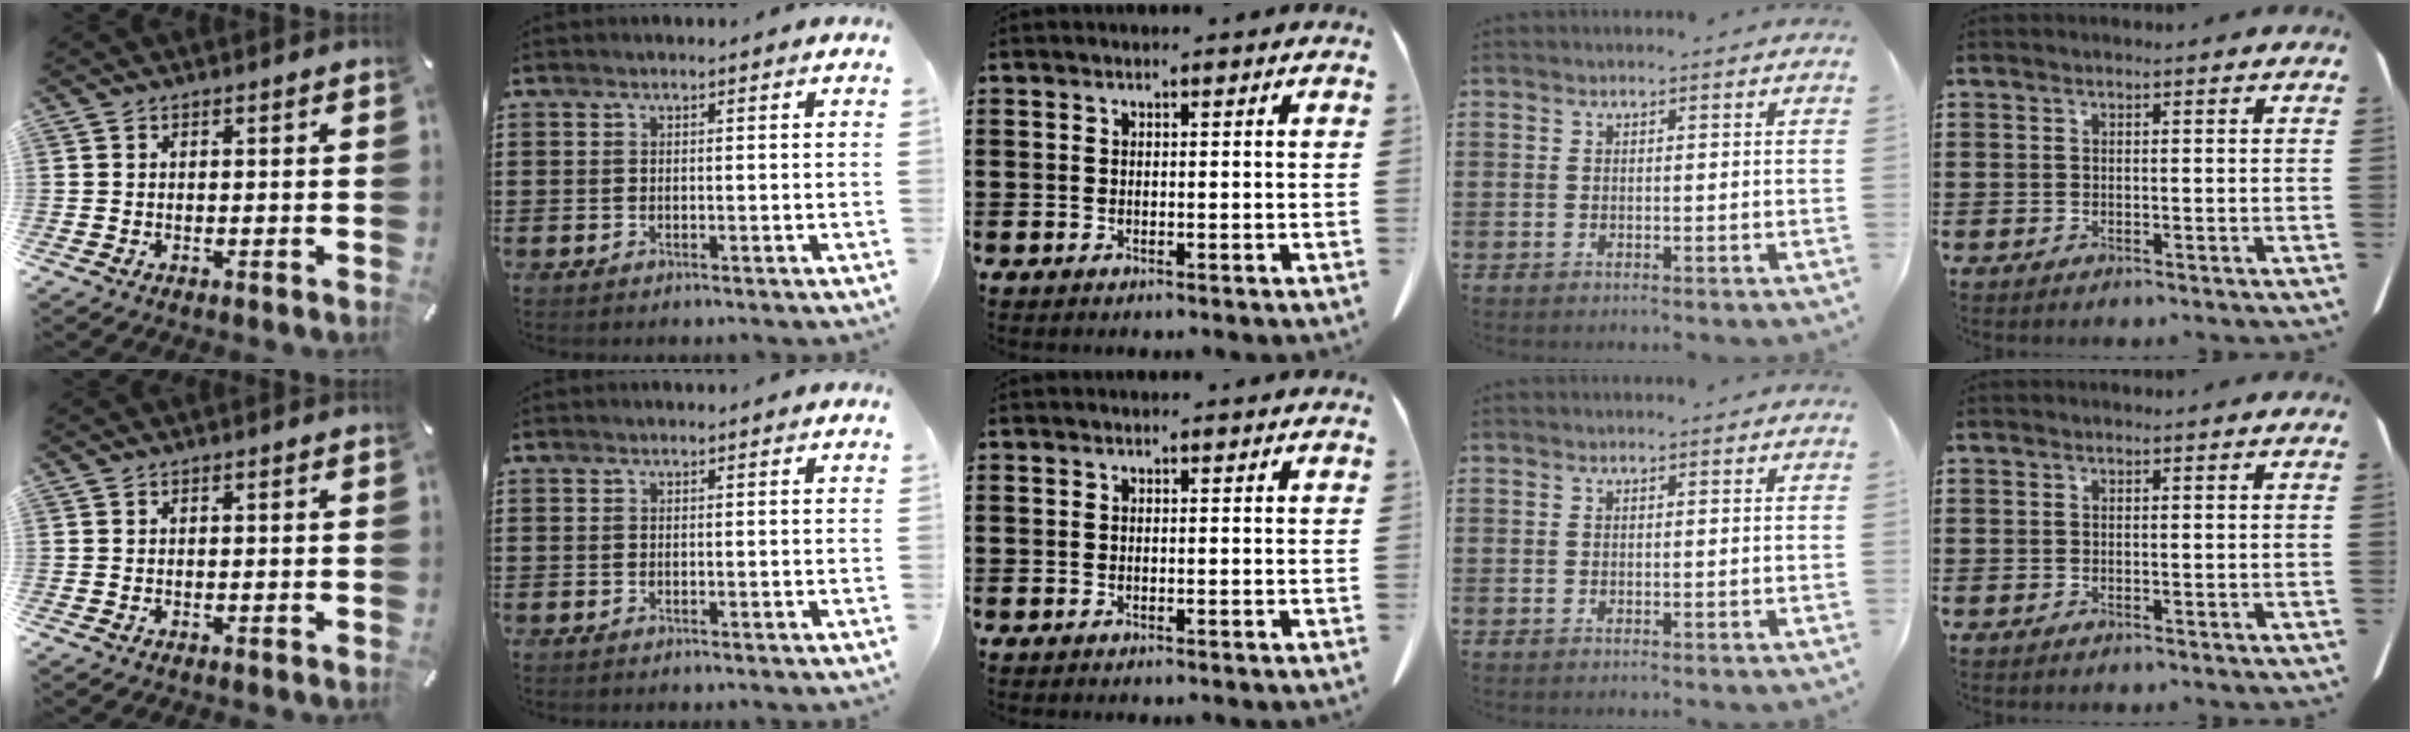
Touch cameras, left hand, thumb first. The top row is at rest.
{}